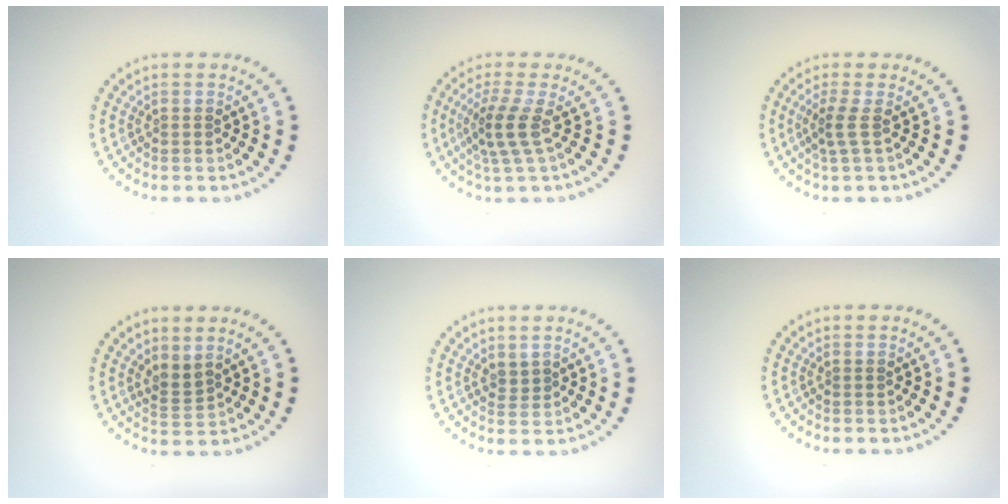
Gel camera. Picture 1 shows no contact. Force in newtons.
{"total": 2.9, "press": 2.2, "slide": 2.0}
{"total": 1.7, "press": 1.1, "slide": 1.3}
{"total": 1.8, "press": 1.3, "slide": 1.3}
{"total": 0.7, "press": 0.4, "slide": 0.5}
{"total": 0.0}